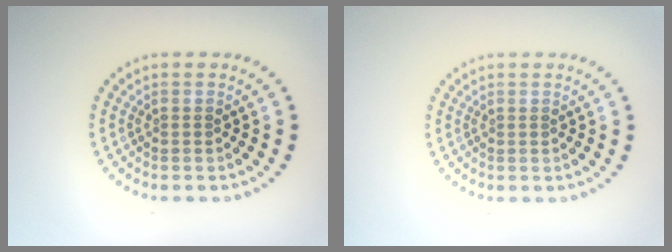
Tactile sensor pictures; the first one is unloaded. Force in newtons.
{"total": 0.0}